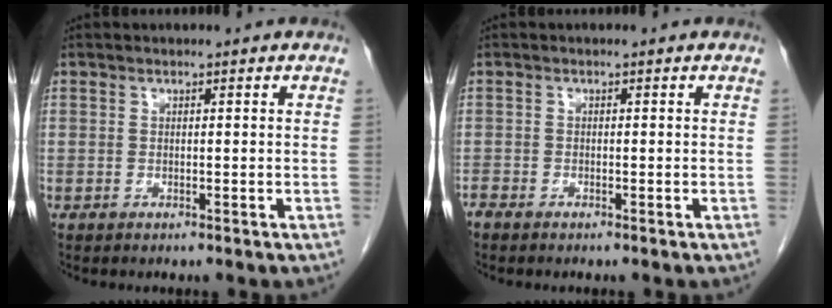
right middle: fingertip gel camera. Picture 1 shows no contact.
{"total": 1.1, "force": [-1.0, 0.3, 0.3], "torque": [-0.014, -0.002, -0.021]}